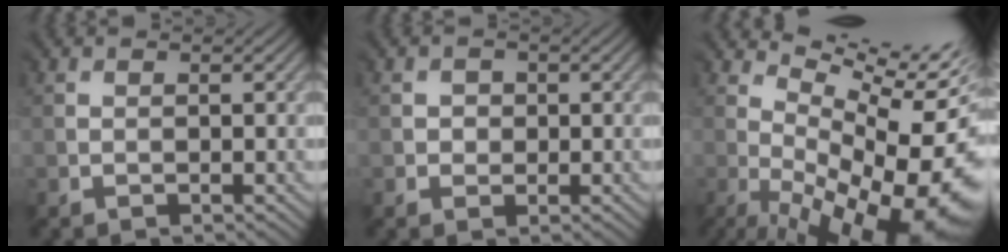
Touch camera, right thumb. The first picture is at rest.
{"total": 1.4, "force": [0.1, 1.3, -0.2], "torque": [0.005, -0.004, 0.003]}
{"total": 14.8, "force": [2.2, 5.4, 13.6], "torque": [-0.158, 0.004, 0.081]}